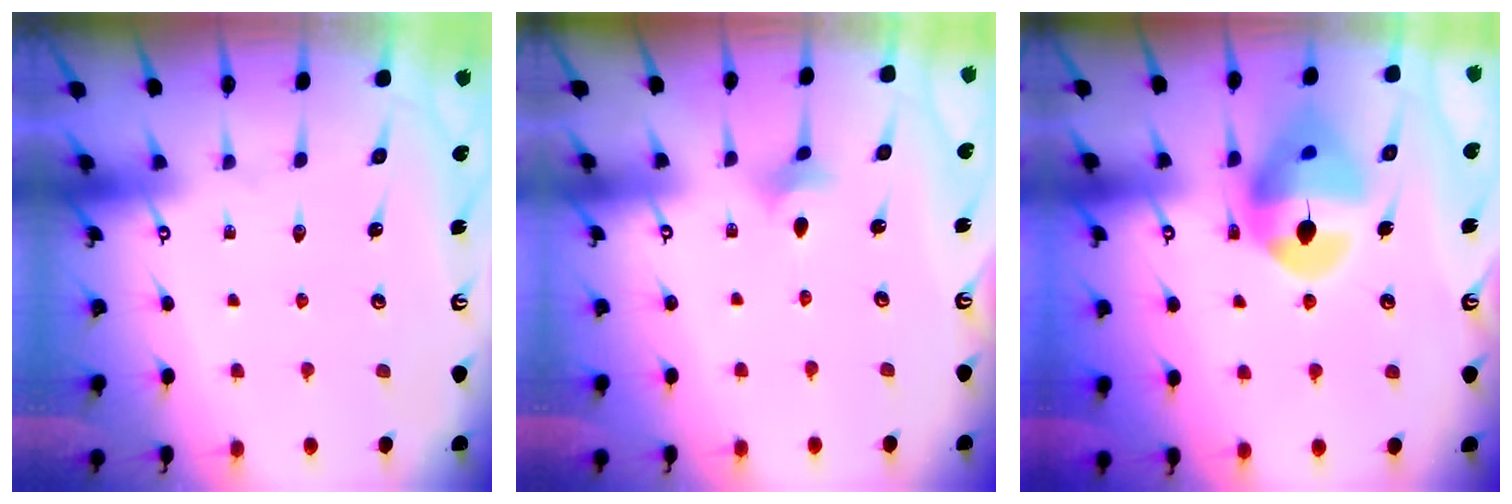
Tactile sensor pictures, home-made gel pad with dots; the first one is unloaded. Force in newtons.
{"total": 2.8, "press": 2.7, "slide": 0.6}
{"total": 14.7, "press": 14.6, "slide": 1.6}